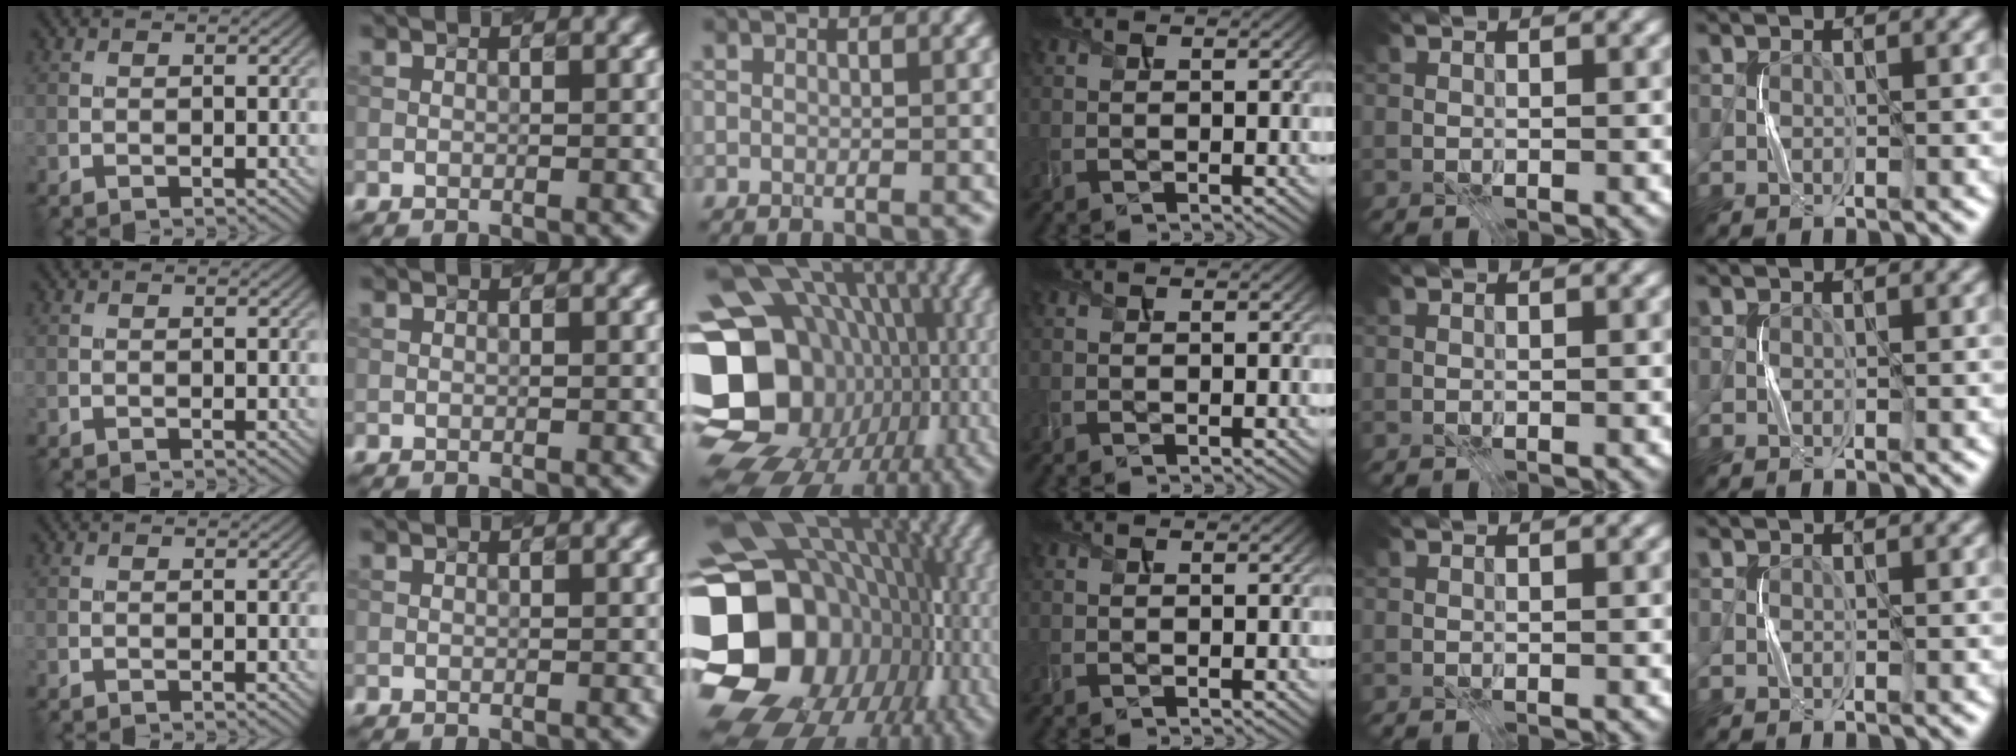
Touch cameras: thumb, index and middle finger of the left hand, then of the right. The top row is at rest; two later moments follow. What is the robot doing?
{"motion": "press", "object": "stapler"}